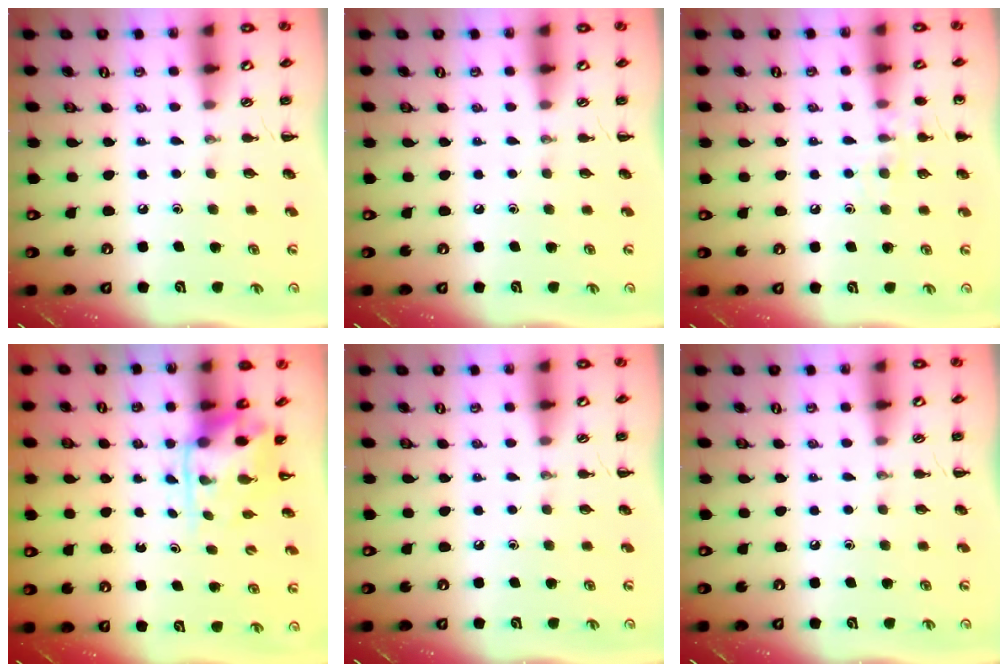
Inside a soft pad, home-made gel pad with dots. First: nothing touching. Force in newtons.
{"total": 0.0}
{"total": 7.7, "press": 7.5, "slide": 1.7}
{"total": 3.5, "press": 3.4, "slide": 0.8}
{"total": 0.0}
{"total": 0.0}